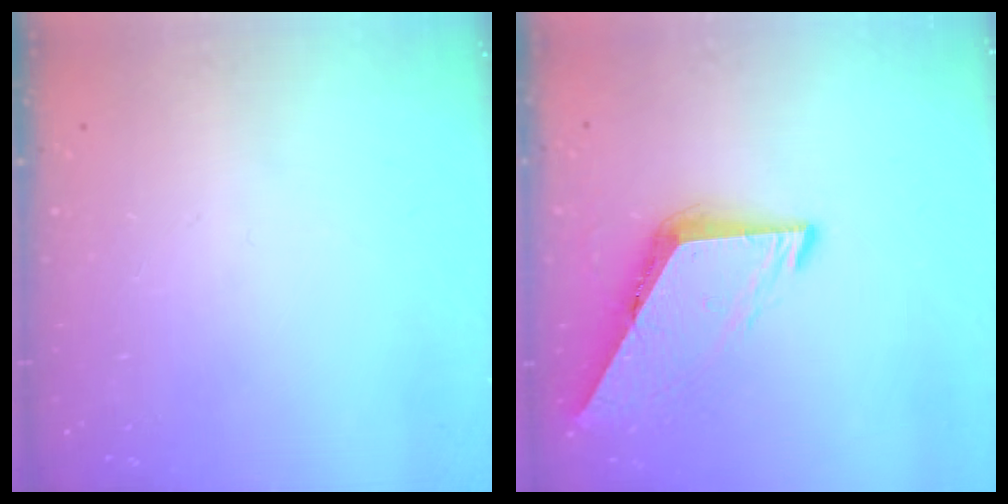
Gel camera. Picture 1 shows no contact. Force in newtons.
{"total": 7.0, "press": 7.0, "slide": 0.5}